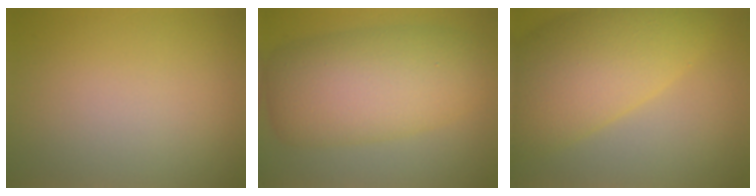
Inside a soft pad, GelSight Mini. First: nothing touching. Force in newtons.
{"total": 9.7, "press": 9.7, "slide": 0.2}
{"total": 10.3, "press": 10.3, "slide": 0.4}